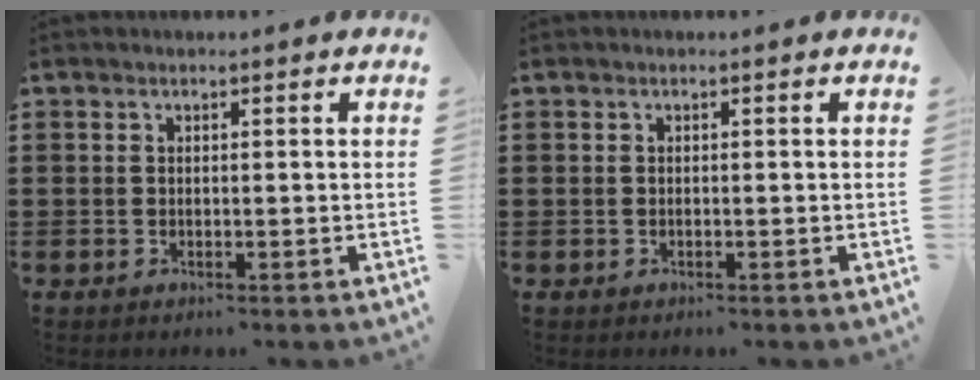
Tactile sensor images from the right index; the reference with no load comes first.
{"total": 0.0}